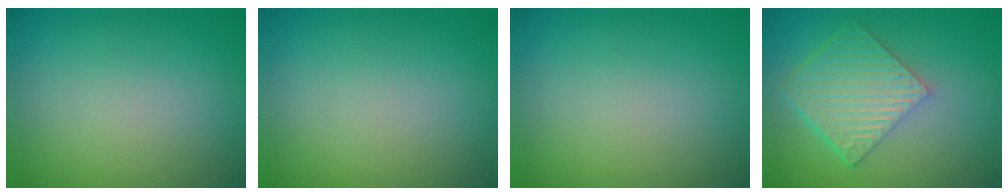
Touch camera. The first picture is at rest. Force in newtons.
{"total": 0.0}
{"total": 0.0}
{"total": 6.5, "press": 4.6, "slide": 4.6}